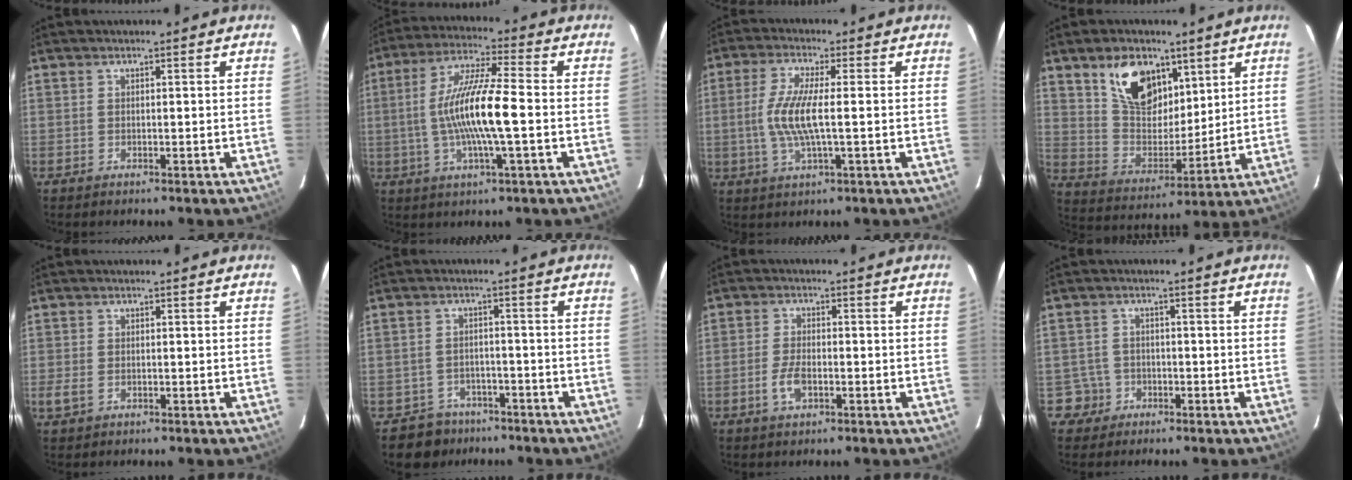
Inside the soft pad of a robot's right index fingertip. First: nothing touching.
{"total": 13.5, "force": [-1.6, 1.3, 13.4], "torque": [-0.255, 0.003, -0.033]}
{"total": 8.6, "force": [-0.6, 1.3, 8.4], "torque": [-0.171, -0.004, -0.012]}
{"total": 14.2, "force": [8.2, 8.3, 8.2], "torque": [-0.146, 0.009, 0.161]}
{"total": 2.5, "force": [-0.9, 1.6, 1.7], "torque": [-0.035, -0.005, -0.016]}
{"total": 6.2, "force": [-4.6, 4.1, 0.2], "torque": [-0.021, 0.023, -0.067]}
{"total": 4.4, "force": [-1.8, 2.1, 3.4], "torque": [-0.077, -0.002, -0.034]}
{"total": 3.8, "force": [-1.7, 3.4, -0.4], "torque": [0.006, 0.022, -0.029]}